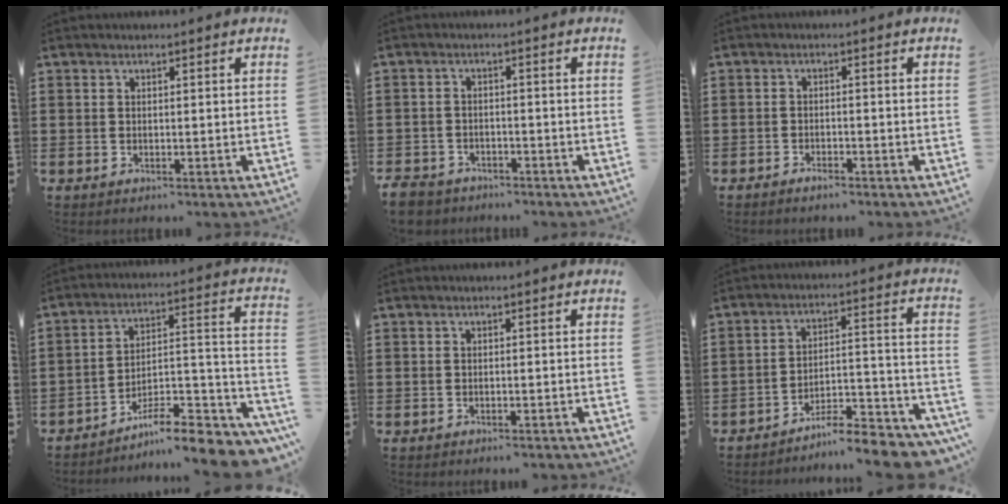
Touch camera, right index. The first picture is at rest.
{"total": 3.3, "force": [-3.2, 0.9, 0.2], "torque": [-0.021, -0.002, -0.072]}
{"total": 1.4, "force": [-1.3, 0.4, 0.3], "torque": [-0.009, 0.001, -0.025]}
{"total": 9.3, "force": [-7.6, 2.3, 4.9], "torque": [-0.063, 0.016, -0.139]}
{"total": 0.6, "force": [-0.5, 0.2, 0.1], "torque": [-0.004, 0.000, -0.011]}
{"total": 8.0, "force": [-7.5, 0.8, 2.7], "torque": [-0.031, 0.016, -0.144]}